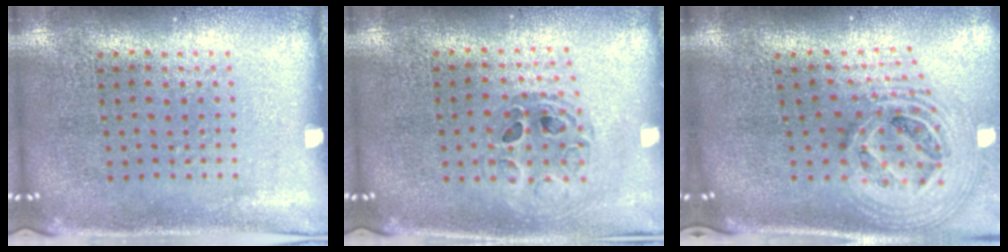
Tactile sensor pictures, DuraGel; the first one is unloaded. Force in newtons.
{"total": 0.7, "press": 0.7, "slide": 0.1}
{"total": 2.8, "press": 1.9, "slide": 2.1}